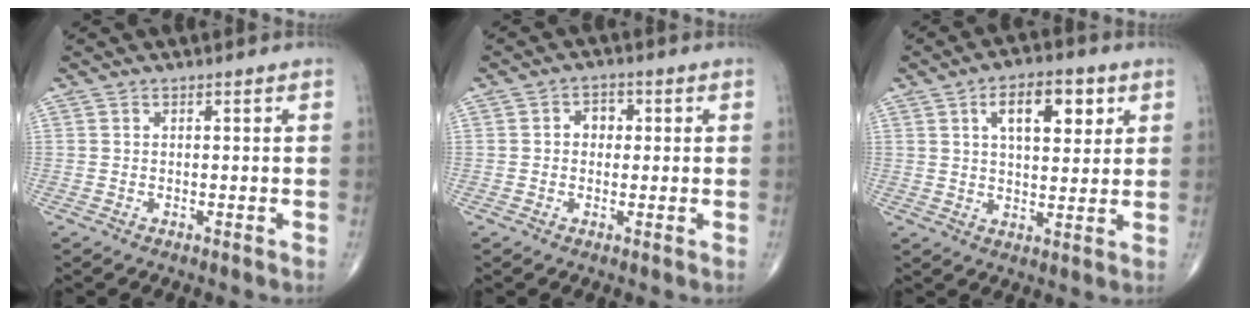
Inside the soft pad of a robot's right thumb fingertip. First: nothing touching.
{"total": 3.2, "force": [0.3, 2.6, 1.8], "torque": [-0.007, 0.010, -0.002]}
{"total": 10.5, "force": [4.1, 5.0, 8.2], "torque": [-0.099, -0.011, 0.062]}